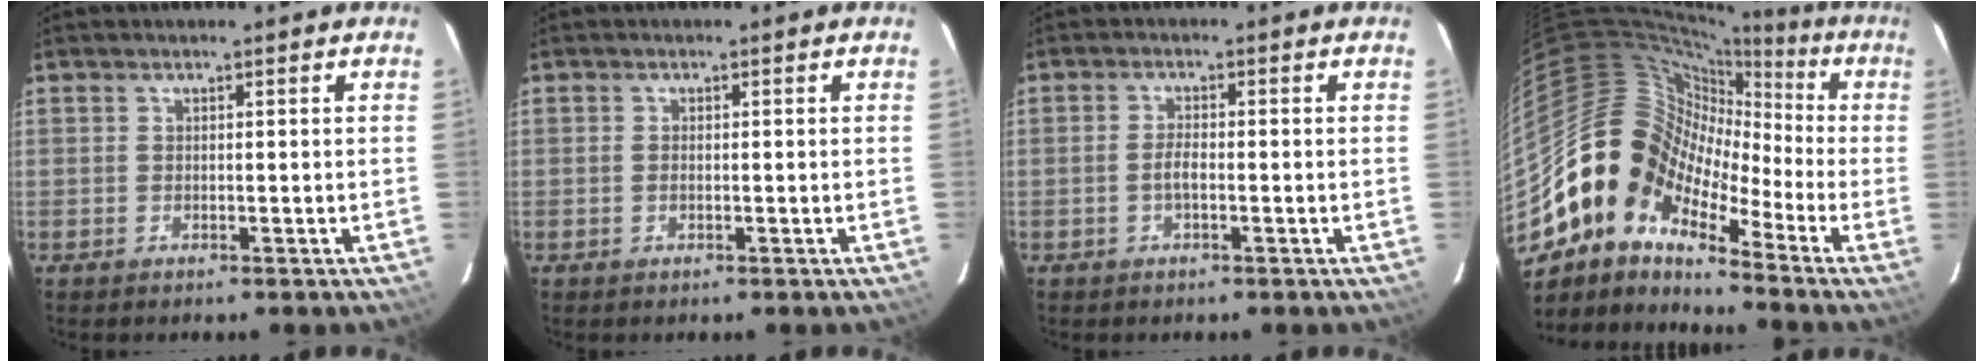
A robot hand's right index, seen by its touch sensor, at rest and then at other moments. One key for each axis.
{"total": 0.9, "fx": -0.1, "fy": 0.5, "fz": 0.7, "tx": -0.016, "ty": 0.000, "tz": -0.004}
{"total": 2.2, "fx": -0.8, "fy": 0.7, "fz": 2.0, "tx": -0.039, "ty": 0.001, "tz": -0.015}
{"total": 13.0, "fx": -6.3, "fy": 9.0, "fz": 7.0, "tx": -0.105, "ty": 0.012, "tz": -0.146}